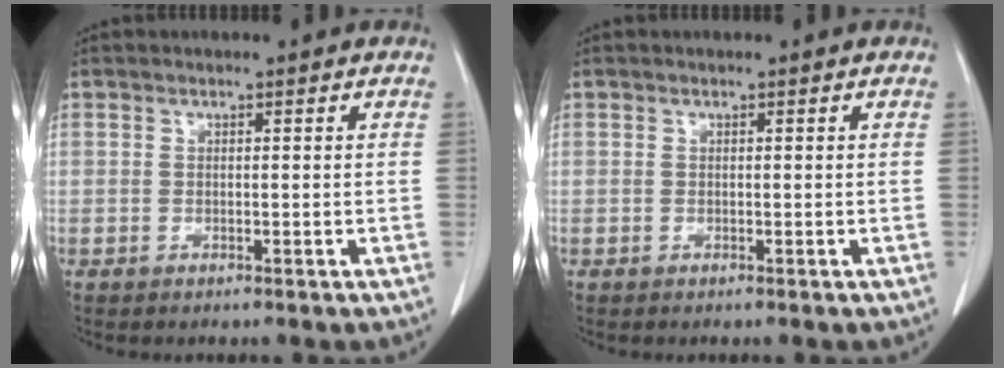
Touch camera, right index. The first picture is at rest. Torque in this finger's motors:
{"motor_torque": [0.00, 0.00, 0.00, 0.00]}